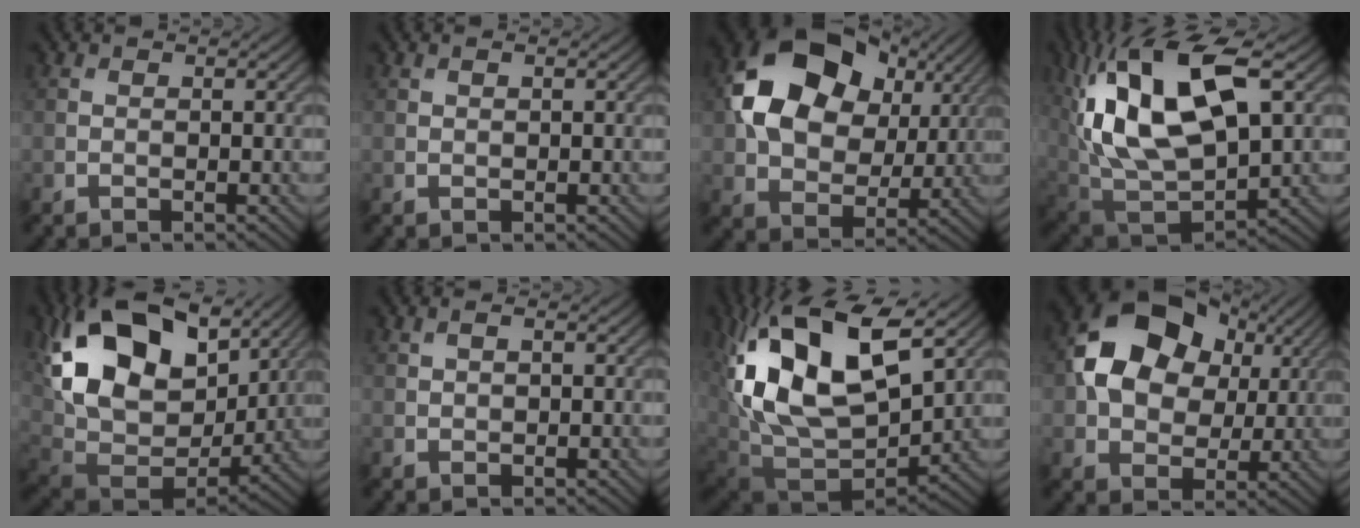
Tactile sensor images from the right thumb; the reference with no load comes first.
{"total": 0.6, "force": [0.3, 0.2, 0.4], "torque": [-0.010, 0.001, 0.006]}
{"total": 16.1, "force": [5.0, 11.6, 10.1], "torque": [-0.210, 0.016, 0.091]}
{"total": 19.0, "force": [5.5, 9.3, 15.6], "torque": [-0.323, 0.015, 0.096]}
{"total": 19.8, "force": [7.0, 12.7, 13.4], "torque": [-0.288, 0.004, 0.150]}
{"total": 1.6, "force": [0.6, 0.8, 1.2], "torque": [-0.027, 0.002, 0.014]}
{"total": 18.4, "force": [6.0, 10.2, 14.1], "torque": [-0.301, 0.008, 0.115]}
{"total": 14.1, "force": [3.9, 10.4, 8.8], "torque": [-0.174, 0.012, 0.066]}